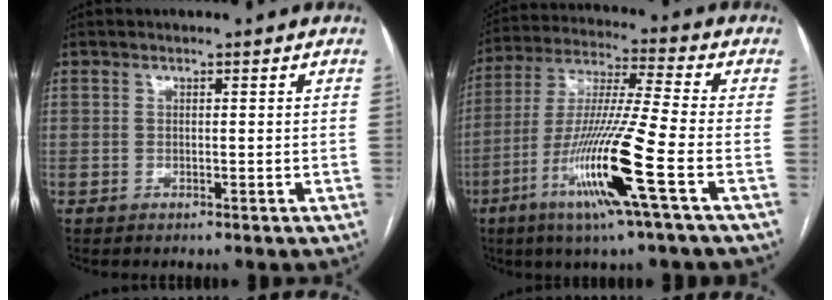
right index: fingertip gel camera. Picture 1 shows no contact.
{"total": 15.9, "force": [-6.2, -1.1, 14.6], "torque": [-0.298, -0.020, -0.120]}